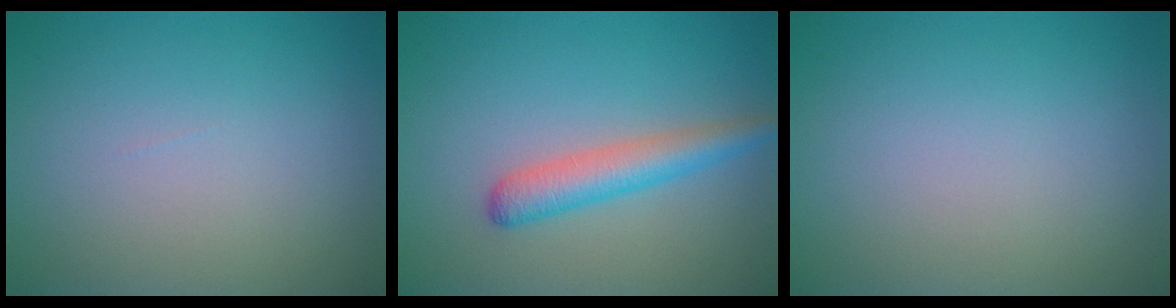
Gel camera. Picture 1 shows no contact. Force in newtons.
{"total": 3.4, "press": 3.4, "slide": 0.1}
{"total": 0.0}